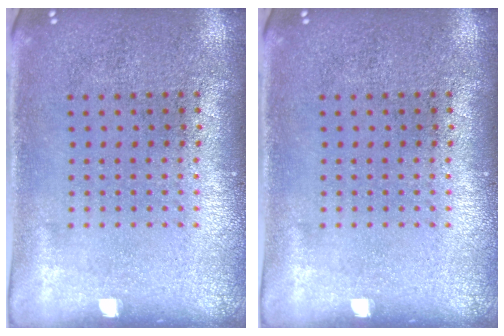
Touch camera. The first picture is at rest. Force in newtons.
{"total": 0.0}